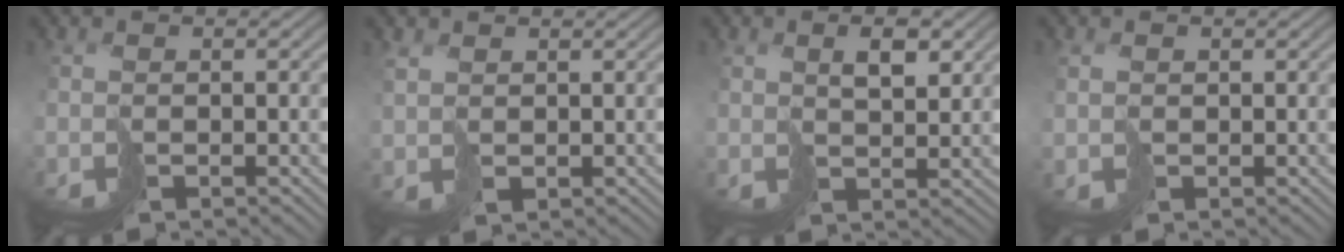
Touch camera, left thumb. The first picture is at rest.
{"total": 1.8, "force": [1.6, 0.8, 0.1], "torque": [-0.009, 0.000, 0.037]}
{"total": 3.4, "force": [2.1, 1.1, 2.5], "torque": [-0.044, 0.000, 0.043]}
{"total": 1.0, "force": [0.8, 0.6, -0.2], "torque": [0.004, 0.001, 0.021]}